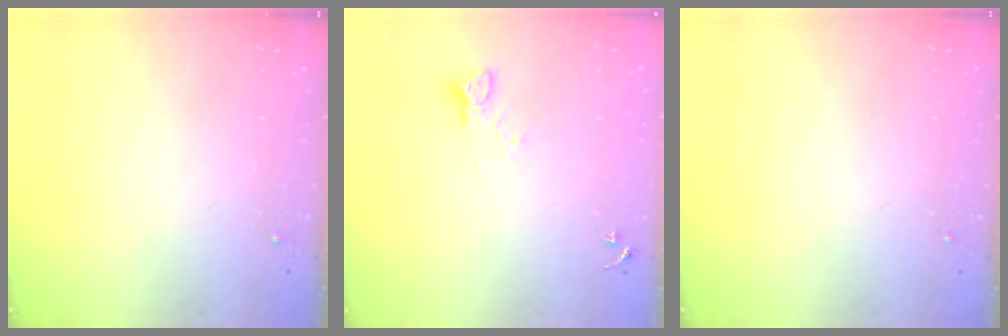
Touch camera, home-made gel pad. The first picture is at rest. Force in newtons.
{"total": 3.1, "press": 3.1, "slide": 0.1}
{"total": 0.0}